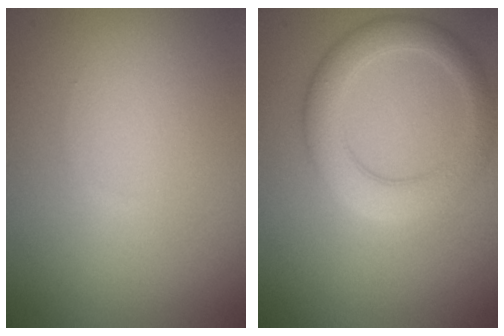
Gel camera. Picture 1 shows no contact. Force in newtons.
{"total": 4.3, "press": 4.3, "slide": 0.2}